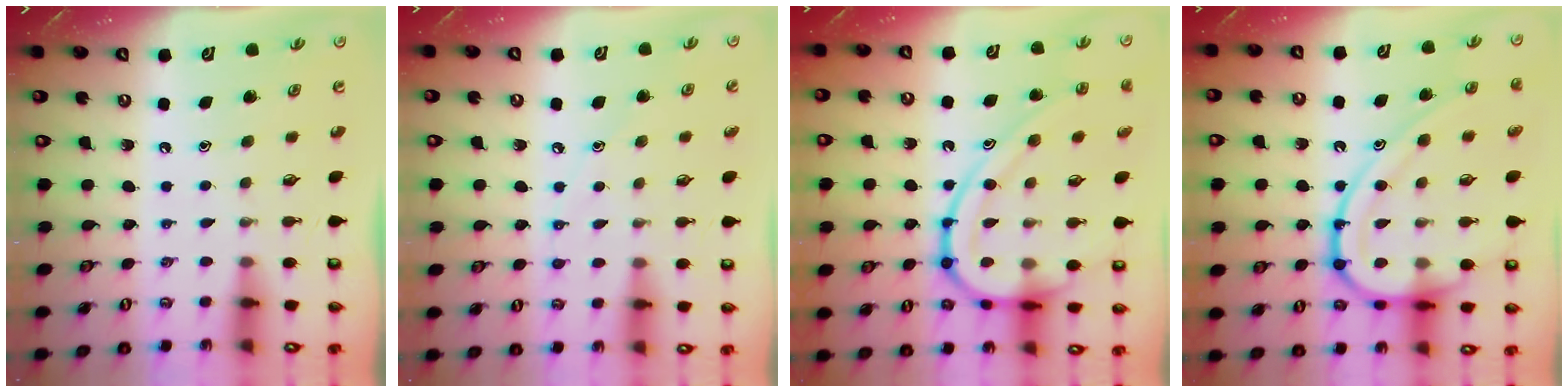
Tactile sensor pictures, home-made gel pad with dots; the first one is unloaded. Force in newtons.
{"total": 5.3, "press": 5.3, "slide": 0.6}
{"total": 18.1, "press": 18.0, "slide": 1.1}
{"total": 20.1, "press": 20.0, "slide": 1.9}